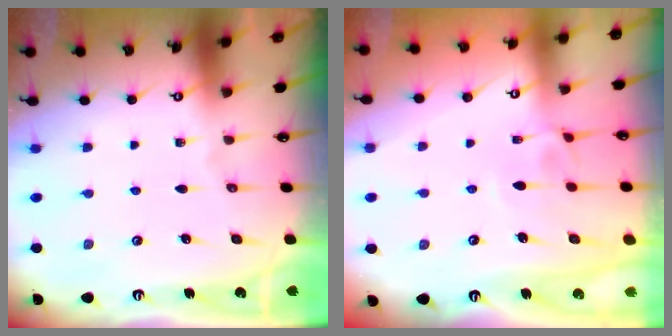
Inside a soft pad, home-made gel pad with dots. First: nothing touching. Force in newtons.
{"total": 1.3, "press": 1.0, "slide": 0.8}